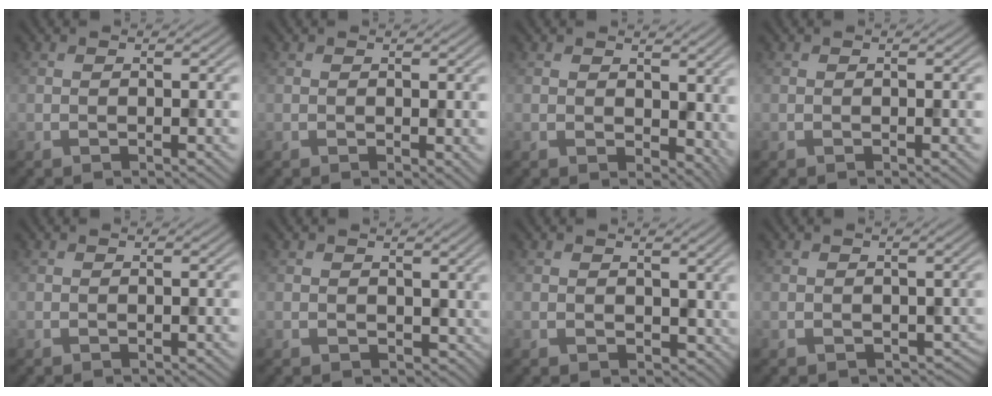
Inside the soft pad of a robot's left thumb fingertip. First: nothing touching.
{"total": 0.9, "force": [0.1, 0.5, 0.7], "torque": [-0.006, -0.003, 0.003]}
{"total": 5.6, "force": [1.5, 4.0, 3.7], "torque": [-0.067, -0.018, 0.034]}
{"total": 0.0}
{"total": 0.0}
{"total": 2.8, "force": [0.6, 2.3, 1.5], "torque": [-0.036, -0.010, 0.011]}
{"total": 3.6, "force": [0.7, 2.8, 2.1], "torque": [-0.049, -0.011, 0.012]}
{"total": 2.2, "force": [-0.3, 1.9, 1.1], "torque": [-0.025, -0.017, -0.003]}